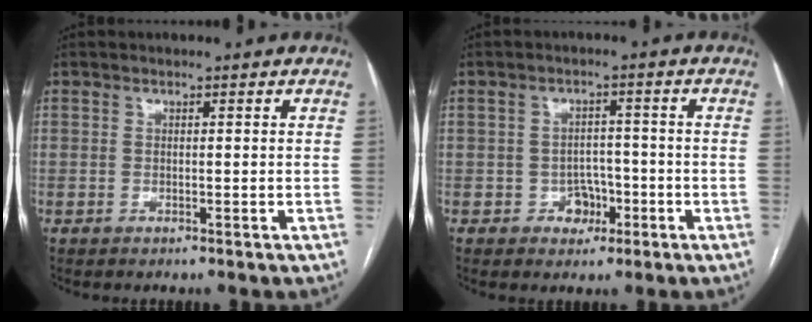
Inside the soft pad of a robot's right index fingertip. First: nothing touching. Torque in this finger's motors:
{"motor_torque": [0.05, 0.00, 0.00, 0.00]}